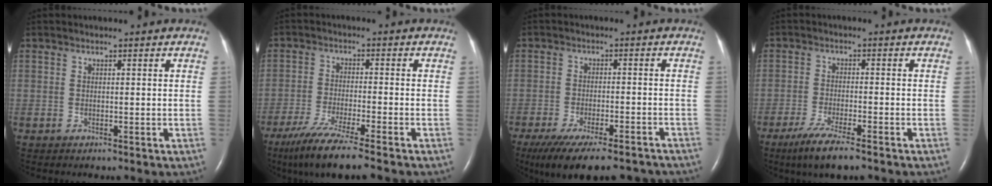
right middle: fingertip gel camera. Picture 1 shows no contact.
{"total": 9.4, "force": [-7.3, -0.7, 5.9], "torque": [-0.102, -0.031, -0.124]}
{"total": 17.3, "force": [-14.0, 4.0, 9.3], "torque": [-0.151, -0.022, -0.196]}
{"total": 6.8, "force": [-4.7, 0.5, 4.9], "torque": [-0.094, -0.018, -0.081]}